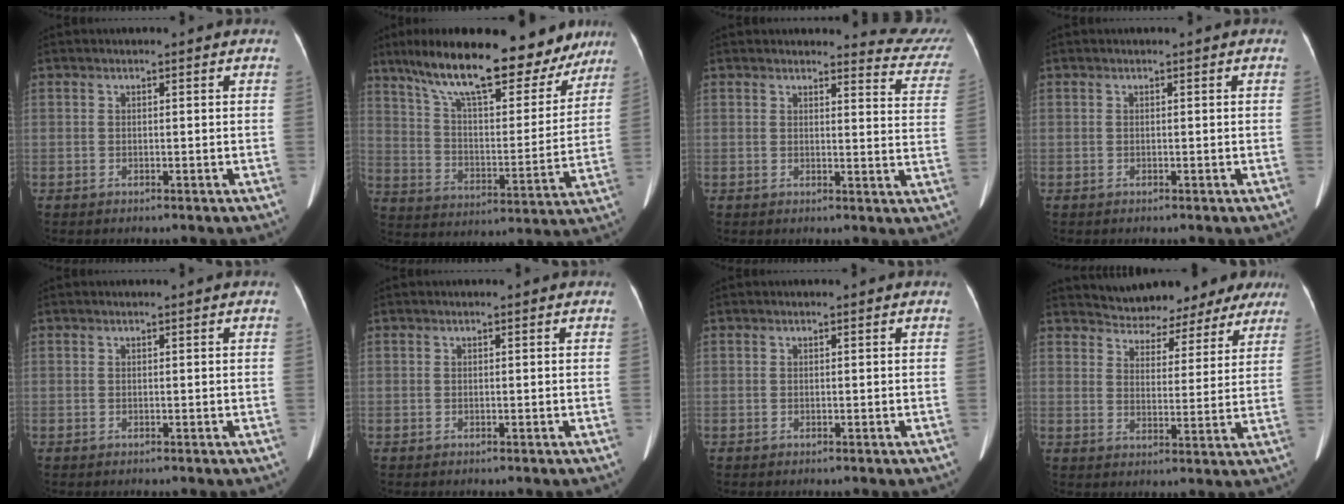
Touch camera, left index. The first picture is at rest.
{"total": 23.7, "force": [18.3, 6.7, 13.5], "torque": [-0.214, 0.002, 0.272]}
{"total": 9.3, "force": [9.2, 1.0, 0.3], "torque": [0.028, -0.090, 0.064]}
{"total": 0.0}
{"total": 0.0}
{"total": 0.0}
{"total": 0.0}
{"total": 15.5, "force": [14.2, 5.3, 3.2], "torque": [-0.028, -0.004, 0.170]}